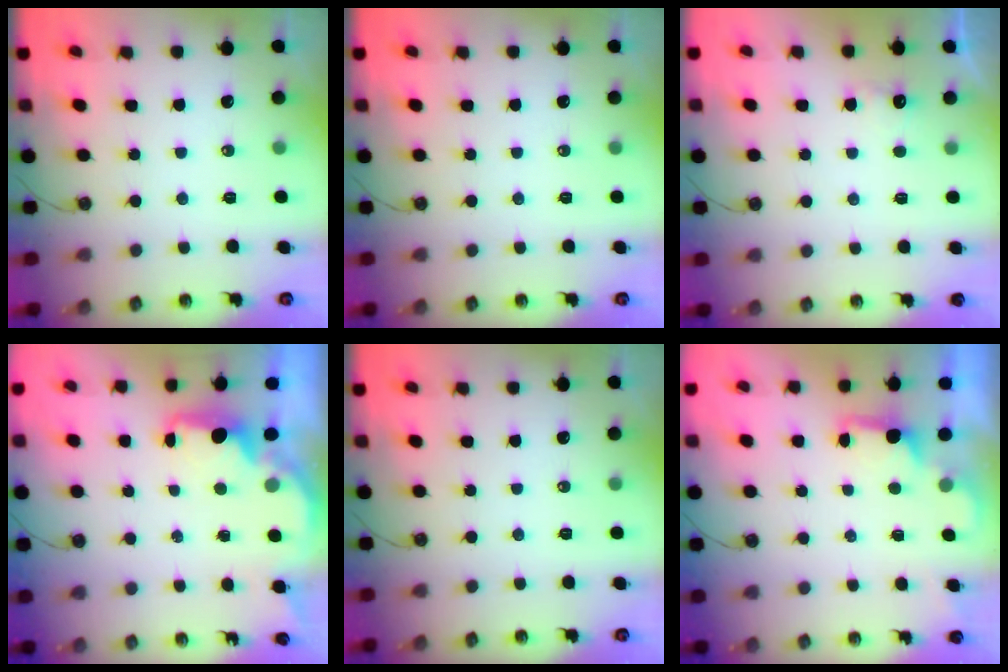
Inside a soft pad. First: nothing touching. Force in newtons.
{"total": 0.0}
{"total": 2.8, "press": 2.7, "slide": 0.9}
{"total": 2.1, "press": 2.0, "slide": 0.6}
{"total": 0.0}
{"total": 1.7, "press": 1.5, "slide": 0.9}